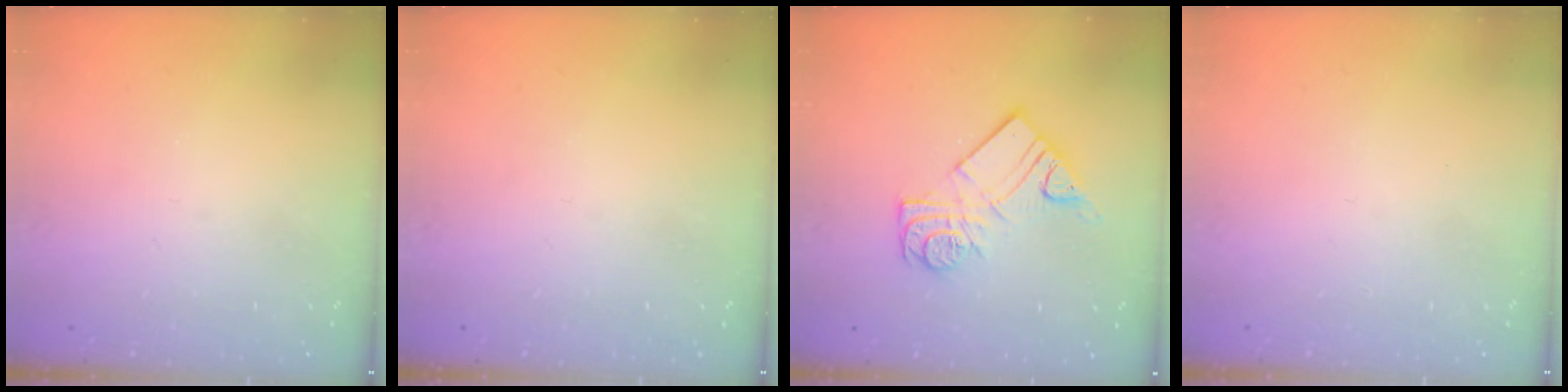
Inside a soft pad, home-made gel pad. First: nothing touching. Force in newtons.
{"total": 0.0}
{"total": 12.5, "press": 12.4, "slide": 0.8}
{"total": 1.5, "press": 1.5, "slide": 0.1}